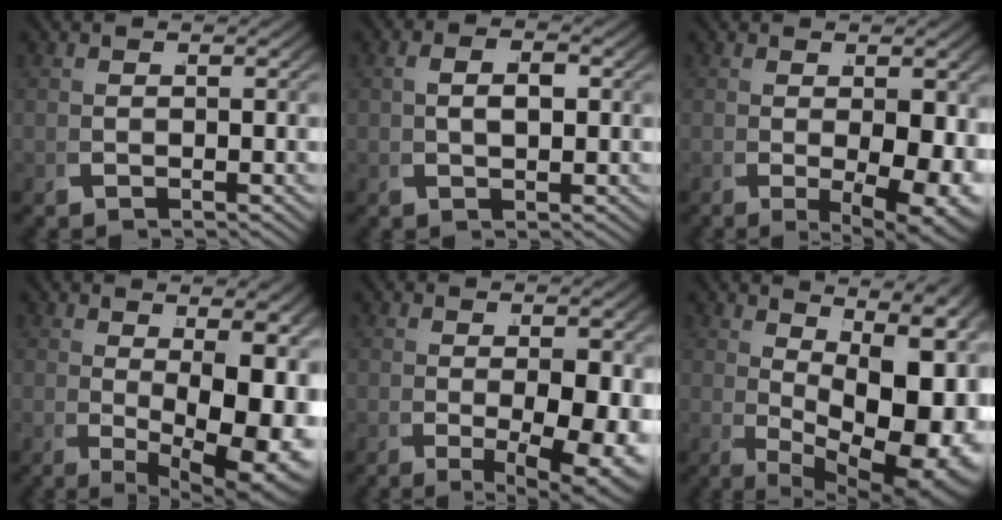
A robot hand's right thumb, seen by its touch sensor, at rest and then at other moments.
{"total": 1.8, "force": [0.5, 0.8, 1.6], "torque": [-0.034, 0.008, 0.010]}
{"total": 6.5, "force": [-0.5, 3.3, 5.6], "torque": [-0.085, -0.018, 0.001]}
{"total": 10.1, "force": [0.1, 4.5, 9.0], "torque": [-0.139, -0.031, 0.026]}
{"total": 7.3, "force": [-0.9, 3.5, 6.3], "torque": [-0.097, -0.018, -0.003]}
{"total": 13.9, "force": [1.3, 7.0, 11.9], "torque": [-0.168, -0.030, 0.050]}